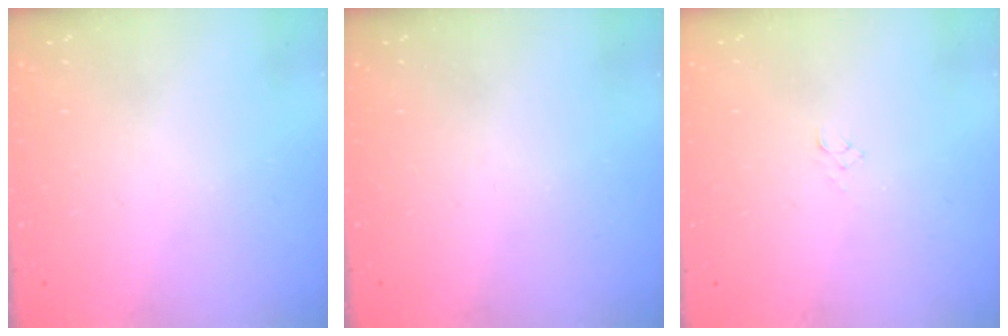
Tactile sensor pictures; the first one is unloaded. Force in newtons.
{"total": 0.0}
{"total": 2.9, "press": 2.9, "slide": 0.3}